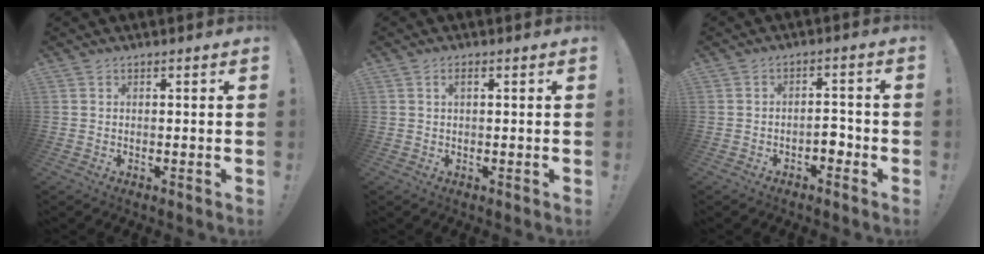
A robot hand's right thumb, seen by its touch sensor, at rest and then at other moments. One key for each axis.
{"total": 1.2, "fx": 0.3, "fy": 0.2, "fz": 1.1, "tx": -0.019, "ty": 0.002, "tz": 0.003}
{"total": 4.0, "fx": -2.1, "fy": 2.1, "fz": 2.7, "tx": -0.040, "ty": 0.012, "tz": -0.038}